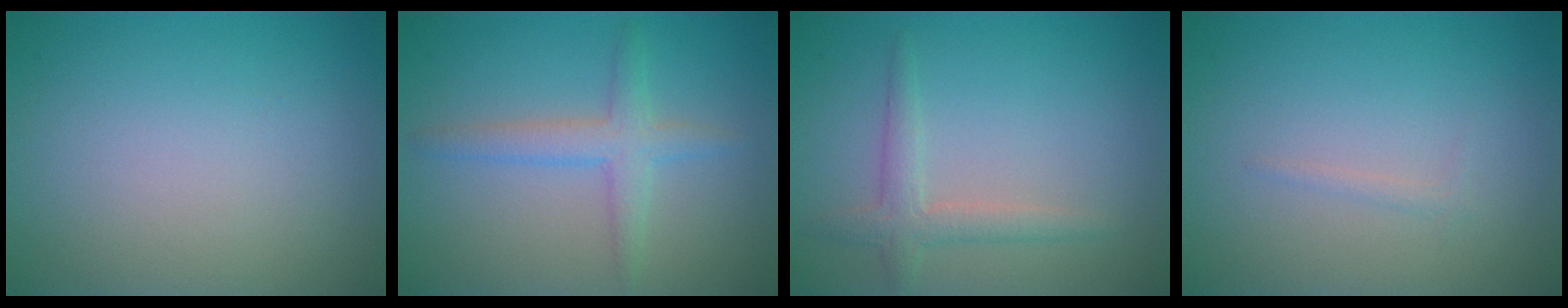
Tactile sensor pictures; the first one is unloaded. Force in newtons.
{"total": 2.7, "press": 2.7, "slide": 0.2}
{"total": 2.3, "press": 2.3, "slide": 0.1}
{"total": 0.6, "press": 0.6, "slide": 0.0}